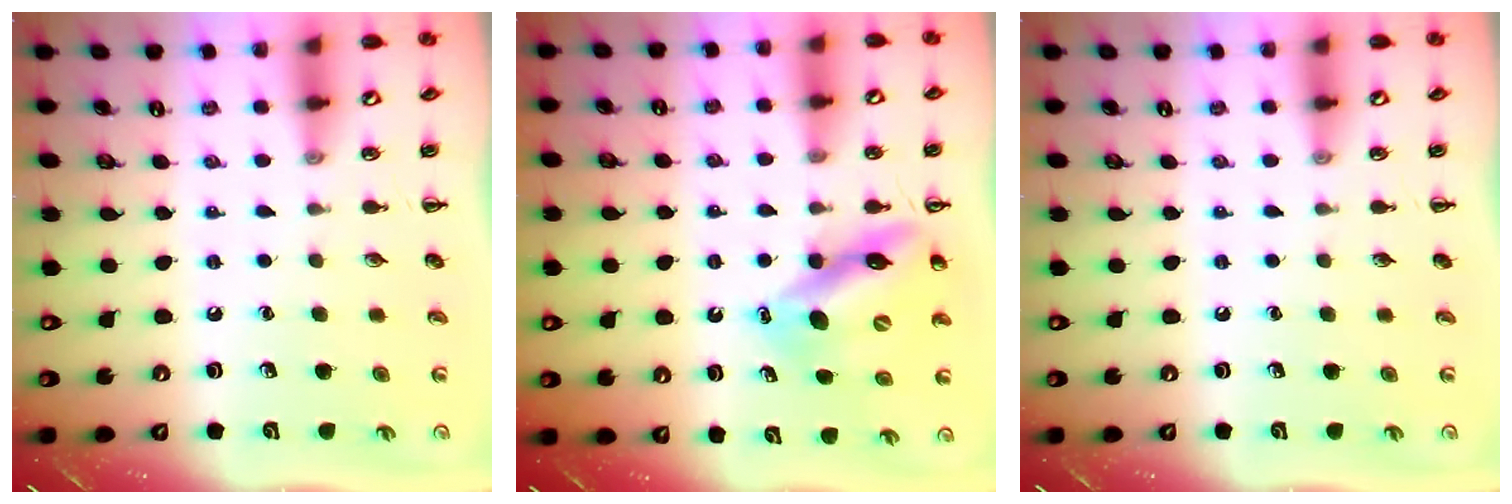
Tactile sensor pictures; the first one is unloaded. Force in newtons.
{"total": 11.4, "press": 10.9, "slide": 3.3}
{"total": 0.0}